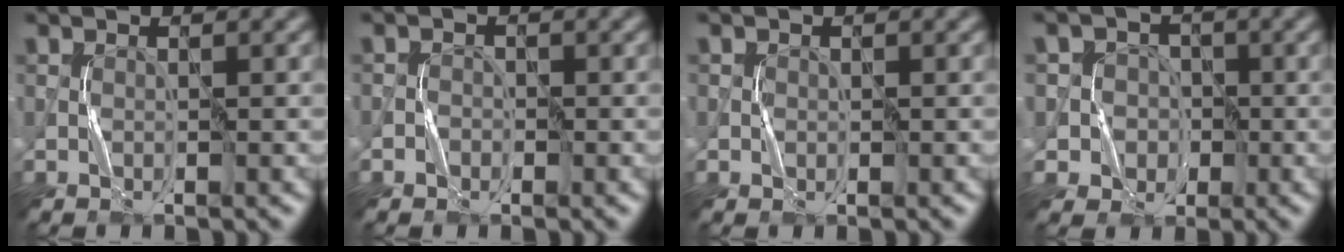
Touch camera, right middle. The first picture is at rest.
{"total": 1.0, "force": [-0.5, 0.9, 0.1], "torque": [0.008, 0.005, -0.011]}
{"total": 0.7, "force": [0.0, 0.7, 0.1], "torque": [0.002, 0.000, -0.003]}
{"total": 5.1, "force": [-0.8, 5.0, 0.7], "torque": [0.002, 0.024, -0.032]}